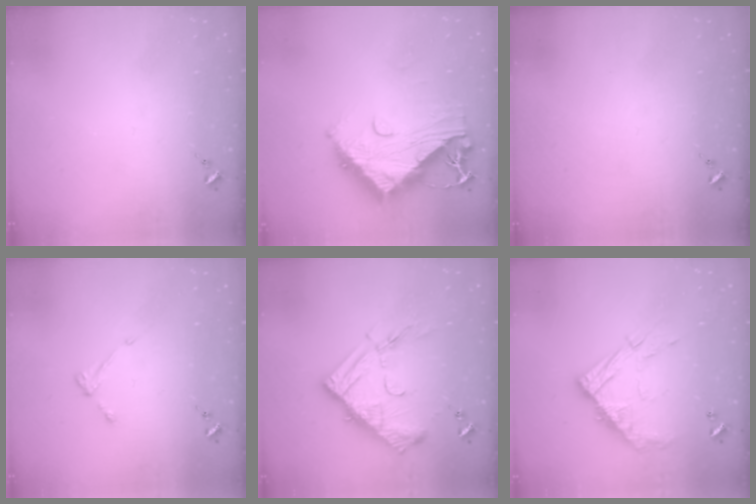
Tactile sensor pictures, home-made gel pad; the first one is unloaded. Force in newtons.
{"total": 14.5, "press": 14.4, "slide": 1.6}
{"total": 0.0}
{"total": 3.7, "press": 3.7, "slide": 0.5}
{"total": 16.6, "press": 16.6, "slide": 1.1}
{"total": 12.5, "press": 12.5, "slide": 1.0}